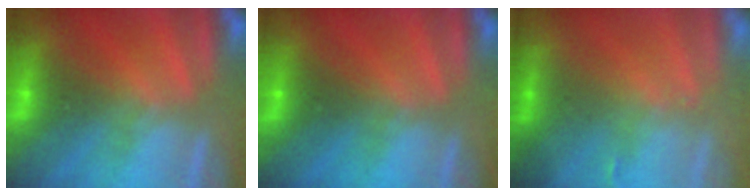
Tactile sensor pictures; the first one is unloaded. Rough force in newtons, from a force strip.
{"total": 4.0}
{"total": 2.6}